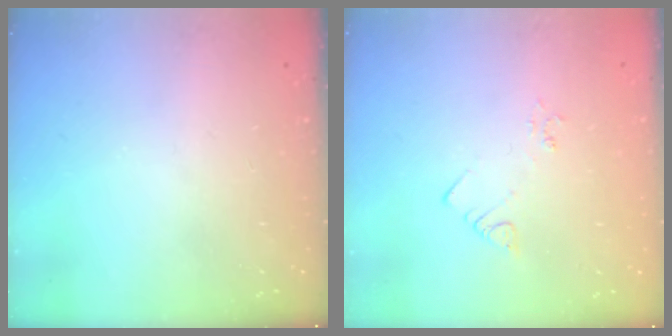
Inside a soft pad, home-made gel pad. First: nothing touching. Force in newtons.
{"total": 2.4, "press": 2.4, "slide": 0.4}